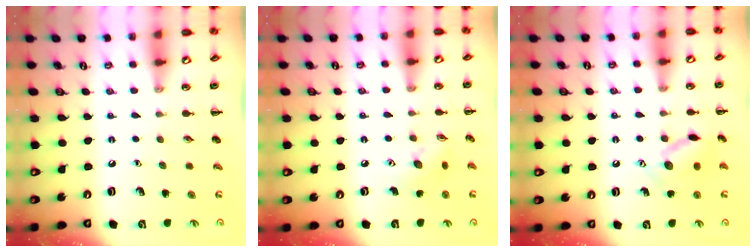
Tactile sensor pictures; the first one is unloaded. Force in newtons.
{"total": 7.4, "press": 7.4, "slide": 0.4}
{"total": 12.1, "press": 12.1, "slide": 0.5}